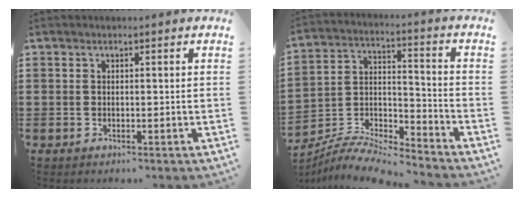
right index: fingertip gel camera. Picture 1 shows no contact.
{"total": 8.0, "force": [-7.7, 0.8, 1.9], "torque": [-0.036, 0.007, -0.155]}